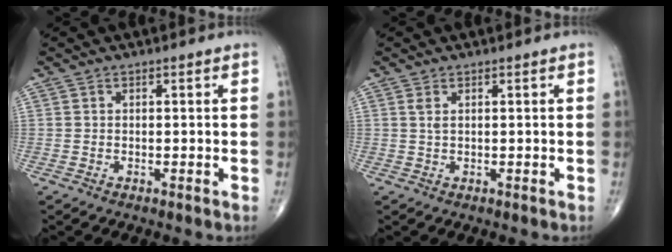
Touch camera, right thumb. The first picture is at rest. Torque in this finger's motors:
{"motor_torque": [0.08, 0.80, 0.10, -0.01, -0.01]}